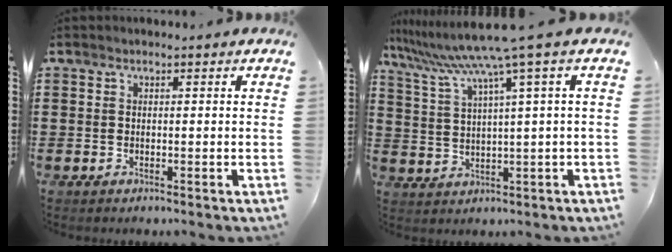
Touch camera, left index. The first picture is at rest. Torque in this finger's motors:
{"motor_torque": [1.09, -1.04, 0.65, 0.21]}